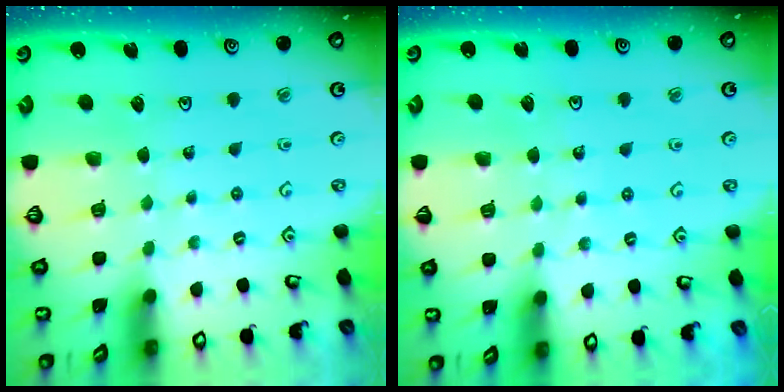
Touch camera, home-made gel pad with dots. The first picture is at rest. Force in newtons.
{"total": 4.9, "press": 4.9, "slide": 0.6}